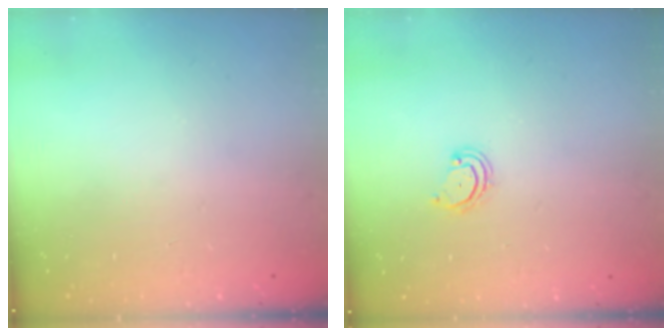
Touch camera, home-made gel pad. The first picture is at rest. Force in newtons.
{"total": 2.8, "press": 2.8, "slide": 0.2}